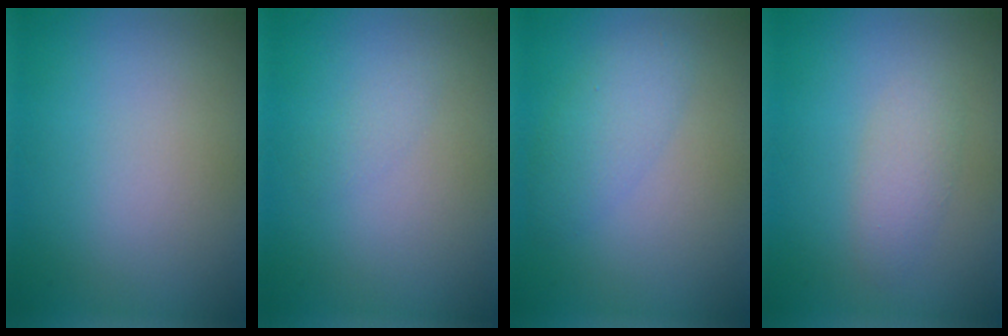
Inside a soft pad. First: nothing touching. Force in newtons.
{"total": 0.8, "press": 0.8, "slide": 0.0}
{"total": 2.7, "press": 2.7, "slide": 0.1}
{"total": 1.9, "press": 1.9, "slide": 0.0}